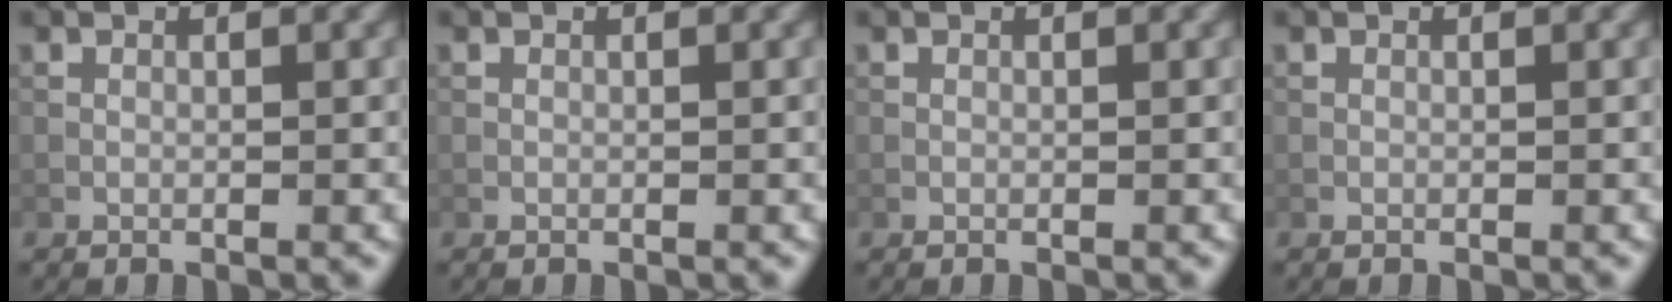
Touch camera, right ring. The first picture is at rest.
{"total": 0.0}
{"total": 0.0}
{"total": 0.0}